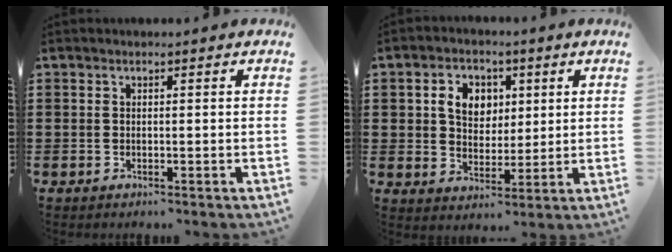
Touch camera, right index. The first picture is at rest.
{"total": 5.9, "force": [1.7, 4.7, 3.1], "torque": [-0.071, 0.015, 0.027]}